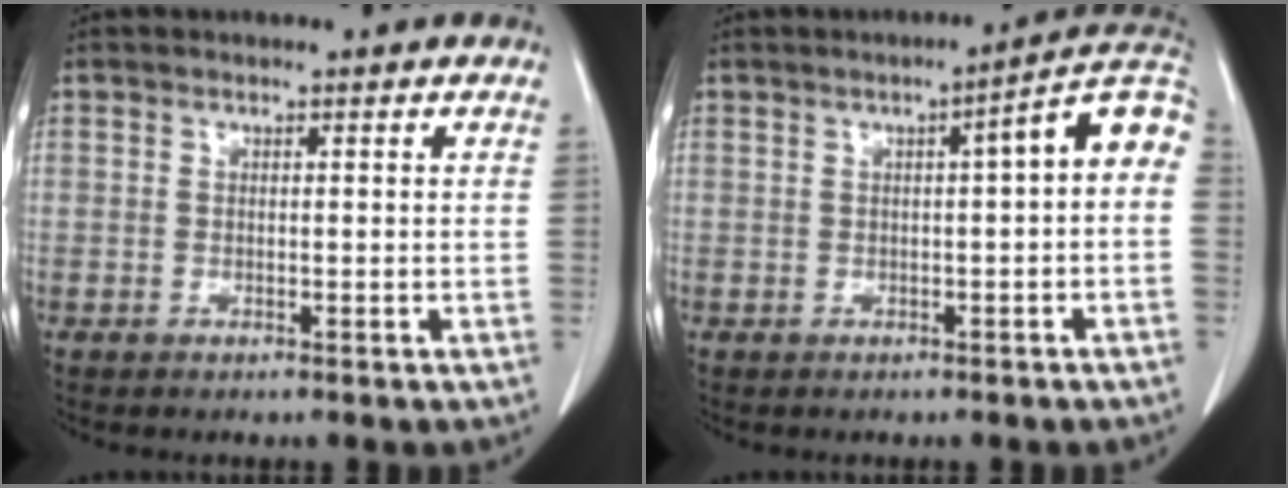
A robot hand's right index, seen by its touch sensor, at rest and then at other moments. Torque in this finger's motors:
{"motor_torque": [0.58, -0.10, 0.25, 0.04]}